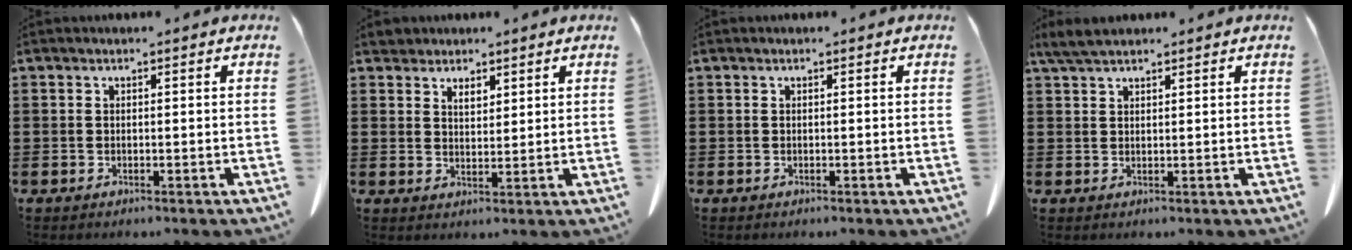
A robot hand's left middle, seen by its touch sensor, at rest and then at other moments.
{"total": 3.1, "force": [2.6, 1.5, 0.6], "torque": [-0.020, 0.006, 0.050]}
{"total": 0.0}
{"total": 3.4, "force": [2.7, 0.7, 2.0], "torque": [-0.046, 0.002, 0.051]}